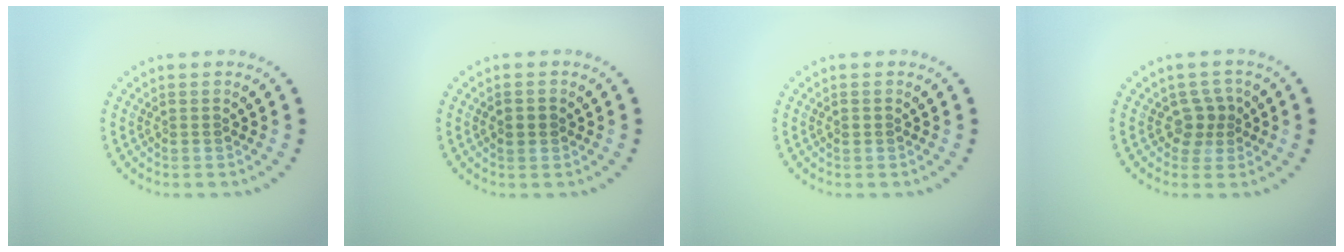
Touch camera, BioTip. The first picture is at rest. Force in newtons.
{"total": 1.3, "press": 1.3, "slide": 0.3}
{"total": 0.6, "press": 0.6, "slide": 0.1}
{"total": 2.0, "press": 1.7, "slide": 1.2}